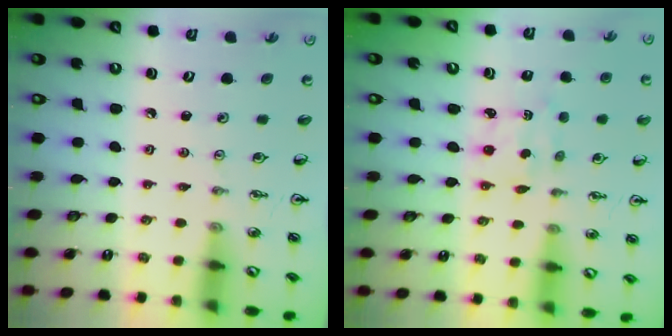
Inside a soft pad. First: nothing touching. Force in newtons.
{"total": 2.0, "press": 1.9, "slide": 0.5}